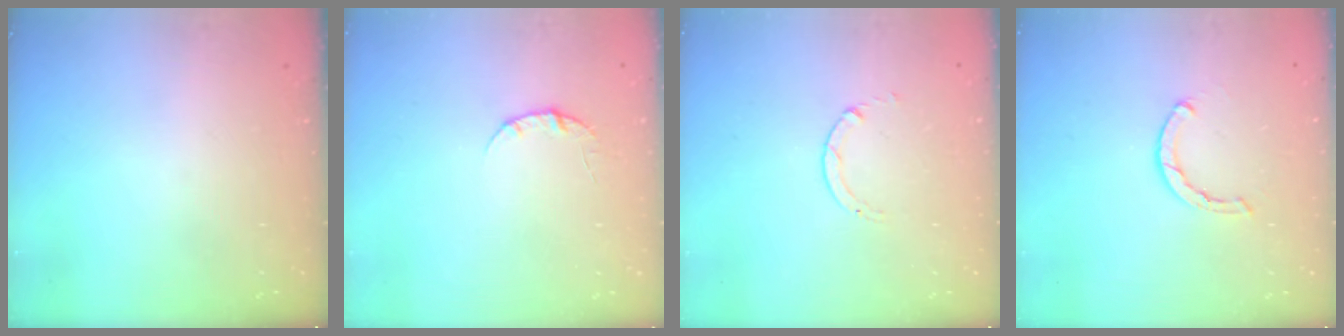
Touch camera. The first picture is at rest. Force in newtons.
{"total": 3.4, "press": 3.4, "slide": 0.4}
{"total": 0.7, "press": 0.7, "slide": 0.1}
{"total": 2.1, "press": 2.1, "slide": 0.2}